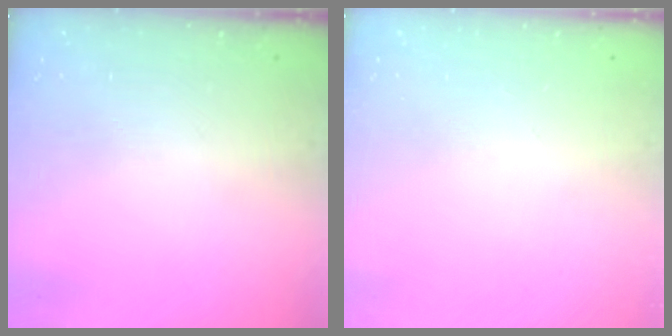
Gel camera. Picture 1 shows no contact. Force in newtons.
{"total": 0.0}